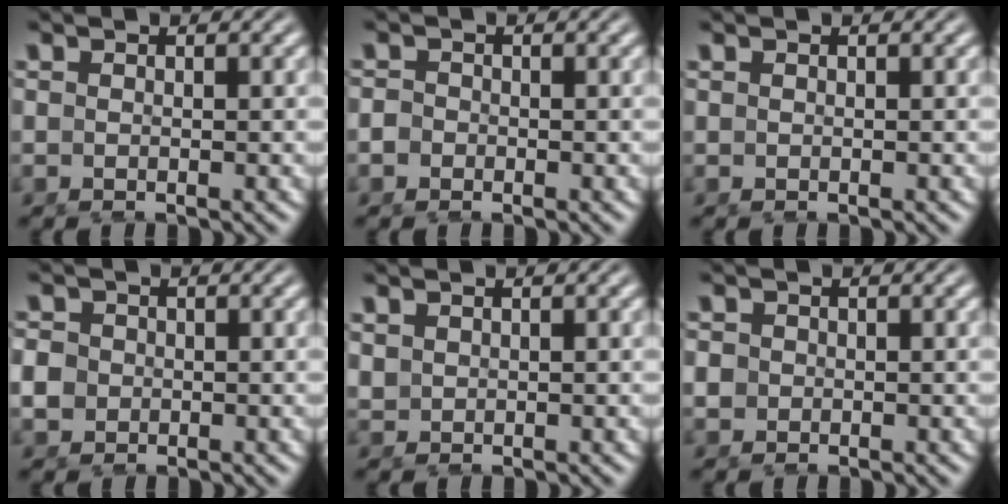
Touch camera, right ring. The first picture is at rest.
{"total": 1.1, "force": [-0.6, 1.0, 0.1], "torque": [-0.009, -0.008, -0.011]}
{"total": 0.0}
{"total": 1.8, "force": [-0.1, 1.6, 0.7], "torque": [-0.023, -0.004, 0.001]}
{"total": 1.0, "force": [1.0, 0.2, 0.1], "torque": [-0.003, 0.000, 0.026]}
{"total": 1.3, "force": [0.0, 1.2, 0.5], "torque": [-0.018, -0.008, 0.003]}